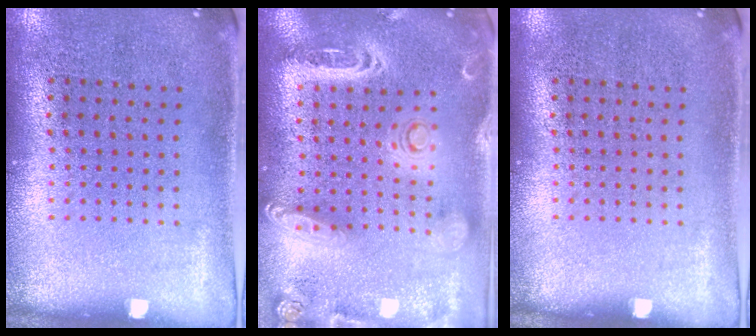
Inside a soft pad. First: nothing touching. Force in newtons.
{"total": 2.7, "press": 2.3, "slide": 1.3}
{"total": 0.0}